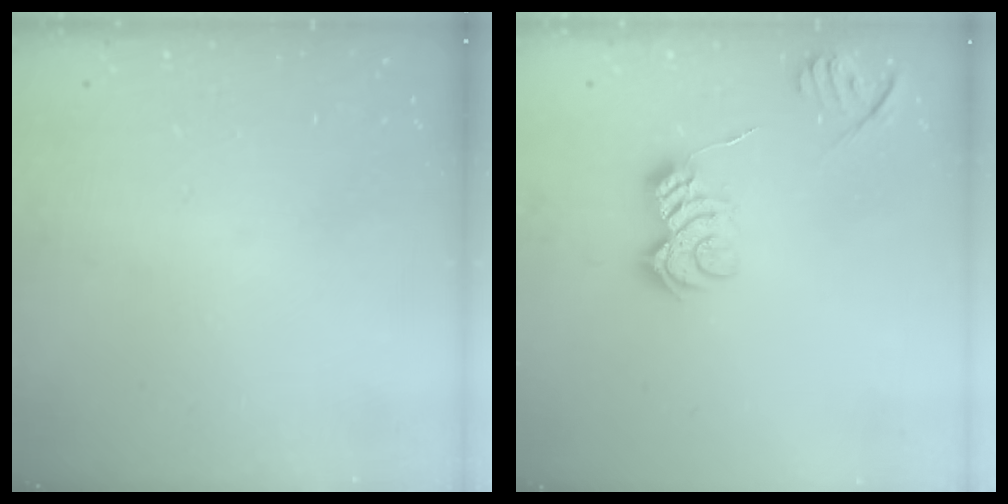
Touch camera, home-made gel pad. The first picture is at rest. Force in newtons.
{"total": 9.7, "press": 9.7, "slide": 0.4}